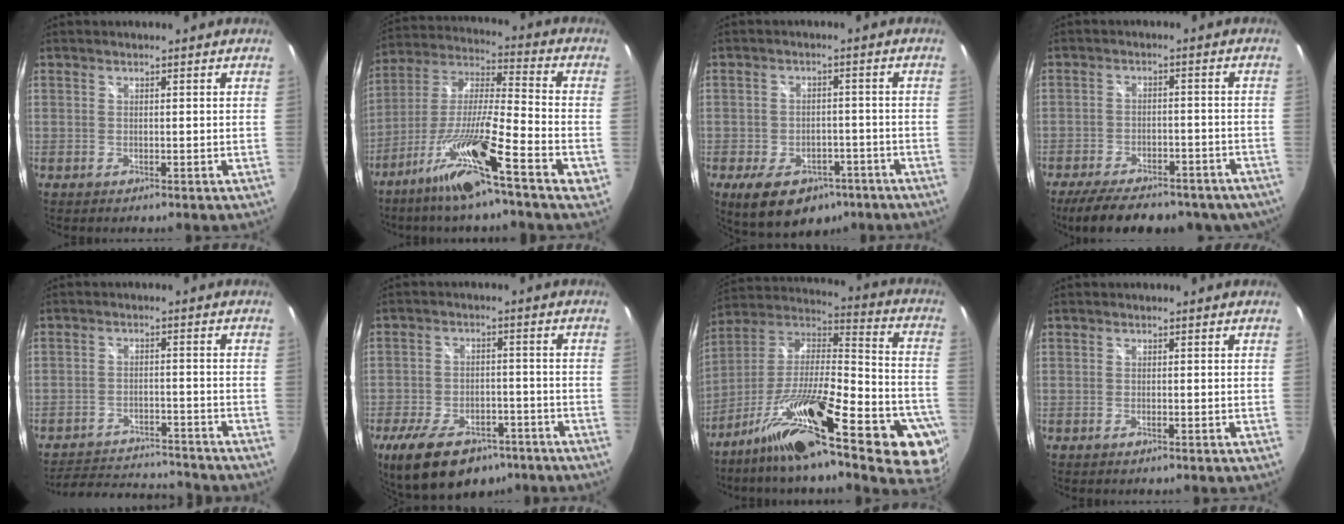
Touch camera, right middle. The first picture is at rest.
{"total": 15.9, "force": [-9.2, 0.6, 12.9], "torque": [-0.238, -0.024, -0.172]}
{"total": 12.2, "force": [-7.5, 7.4, 6.2], "torque": [-0.136, -0.005, -0.100]}
{"total": 19.8, "force": [-15.9, 7.2, 9.4], "torque": [-0.183, -0.016, -0.205]}
{"total": 13.2, "force": [-12.3, 2.7, 4.0], "torque": [-0.099, 0.006, -0.176]}
{"total": 15.9, "force": [-10.6, 8.1, 8.7], "torque": [-0.193, -0.015, -0.165]}
{"total": 31.0, "force": [-18.7, 7.2, 23.6], "torque": [-0.323, -0.019, -0.297]}
{"total": 0.9, "force": [-0.6, -0.1, 0.7], "torque": [-0.010, 0.001, -0.011]}